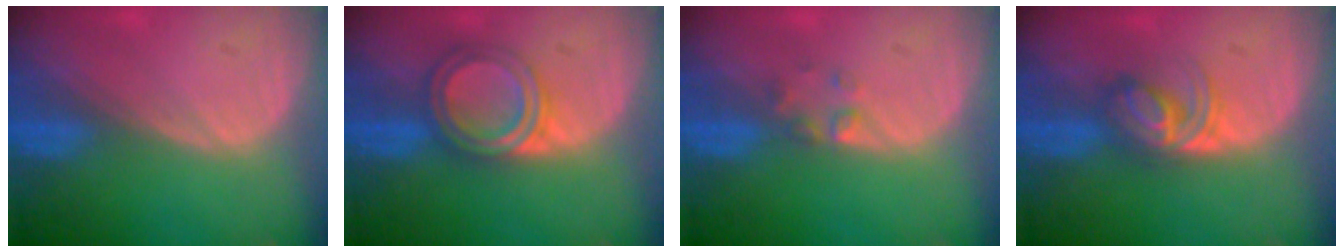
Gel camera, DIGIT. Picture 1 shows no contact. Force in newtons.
{"total": 5.2, "press": 5.2, "slide": 0.1}
{"total": 1.7, "press": 1.7, "slide": 0.2}
{"total": 5.9, "press": 5.0, "slide": 3.1}